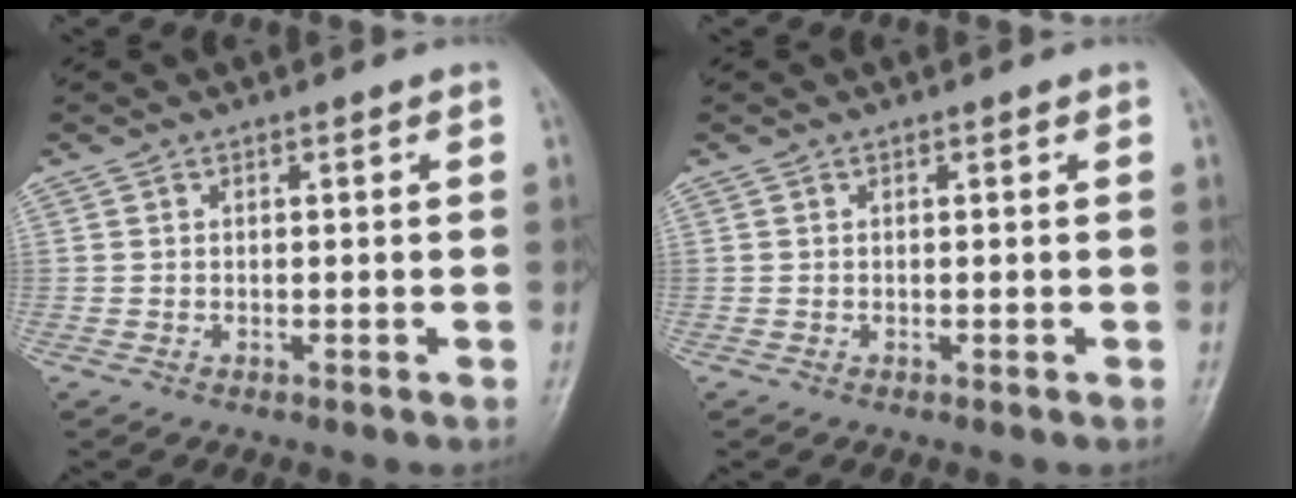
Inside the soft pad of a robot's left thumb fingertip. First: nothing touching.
{"total": 0.0}